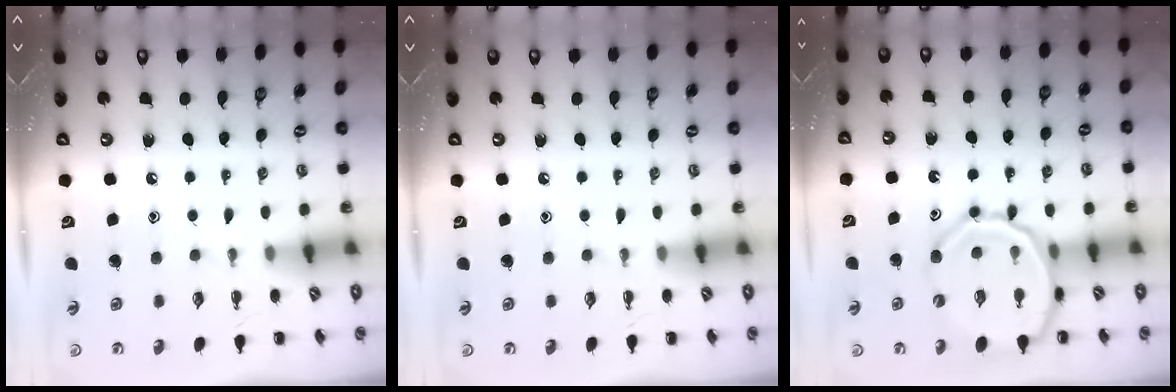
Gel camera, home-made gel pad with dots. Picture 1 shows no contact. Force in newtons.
{"total": 0.0}
{"total": 15.5, "press": 15.2, "slide": 2.9}